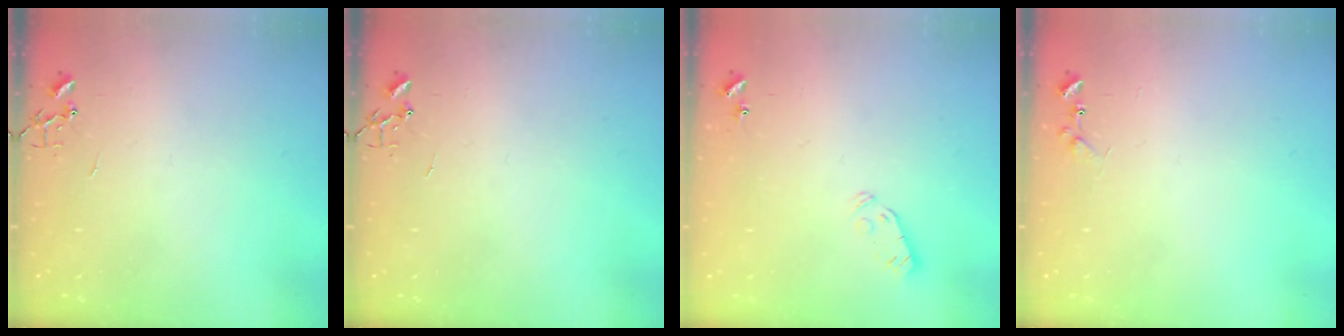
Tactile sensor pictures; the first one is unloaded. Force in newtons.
{"total": 0.0}
{"total": 3.5, "press": 3.5, "slide": 0.4}
{"total": 7.1, "press": 7.0, "slide": 0.5}